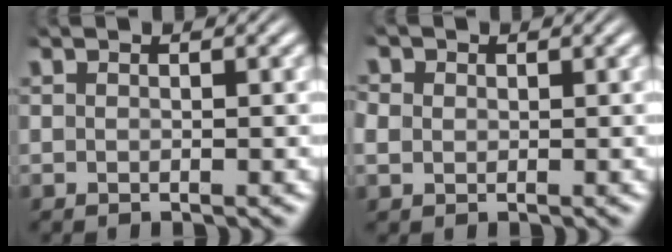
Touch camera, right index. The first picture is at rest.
{"total": 2.5, "force": [0.4, 2.4, 0.7], "torque": [-0.024, -0.007, 0.008]}